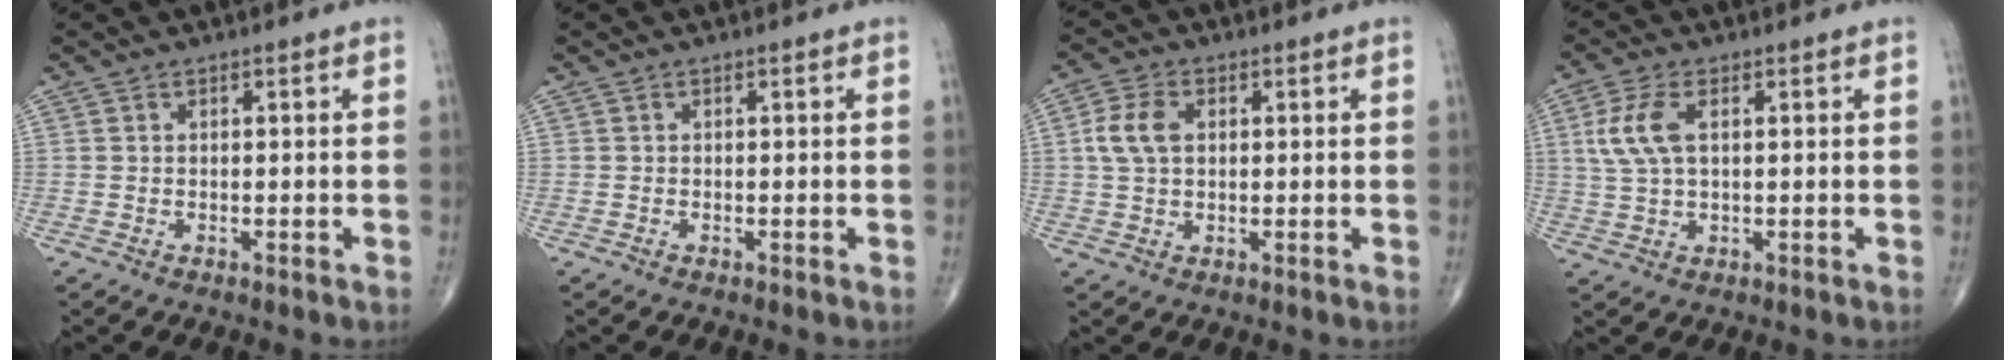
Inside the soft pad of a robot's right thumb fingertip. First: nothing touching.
{"total": 0.0}
{"total": 5.8, "force": [1.1, 3.8, 4.3], "torque": [-0.091, 0.008, 0.018]}
{"total": 6.9, "force": [1.6, 3.4, 5.8], "torque": [-0.140, 0.008, 0.033]}